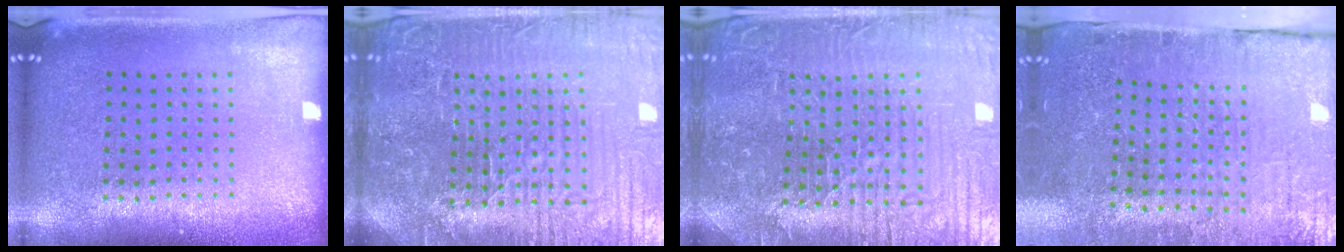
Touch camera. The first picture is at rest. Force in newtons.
{"total": 6.8, "press": 6.1, "slide": 3.0}
{"total": 5.1, "press": 5.0, "slide": 1.3}
{"total": 4.2, "press": 4.1, "slide": 1.0}